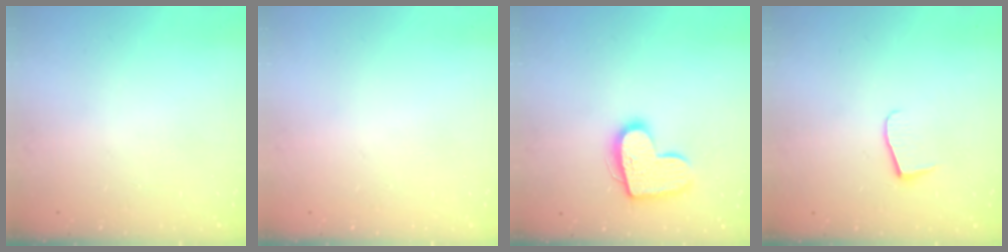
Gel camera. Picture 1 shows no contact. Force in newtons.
{"total": 0.0}
{"total": 14.5, "press": 14.5, "slide": 0.9}
{"total": 7.0, "press": 6.9, "slide": 0.5}